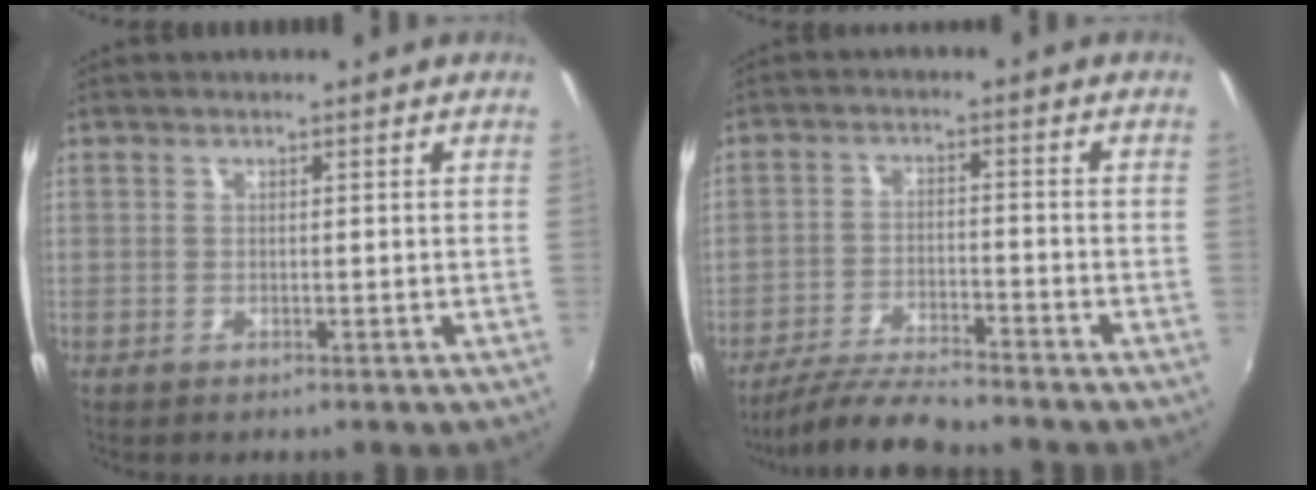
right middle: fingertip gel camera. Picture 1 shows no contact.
{"total": 9.0, "force": [-8.3, 0.3, 3.4], "torque": [-0.085, -0.010, -0.152]}